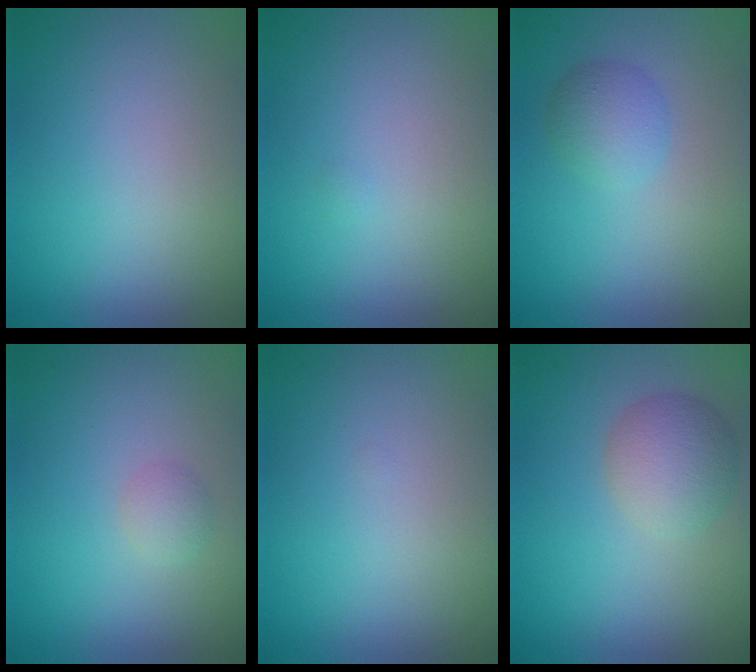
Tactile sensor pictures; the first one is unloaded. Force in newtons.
{"total": 0.0}
{"total": 2.5, "press": 2.5, "slide": 0.1}
{"total": 1.1, "press": 1.1, "slide": 0.0}
{"total": 0.0}
{"total": 3.7, "press": 3.7, "slide": 0.1}